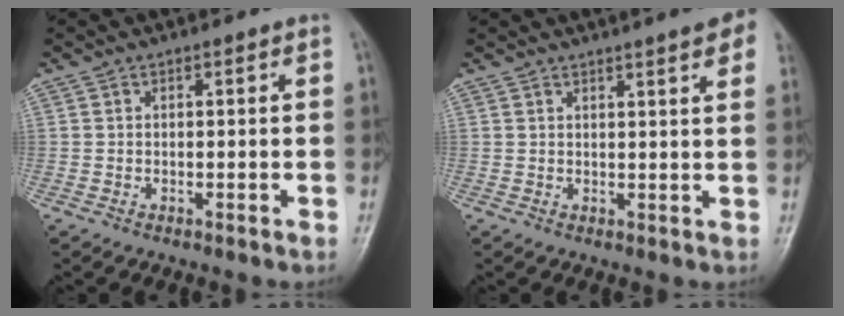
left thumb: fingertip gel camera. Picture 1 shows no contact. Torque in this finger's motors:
{"motor_torque": [1.06, -0.36, 1.43, -1.34, 0.05]}